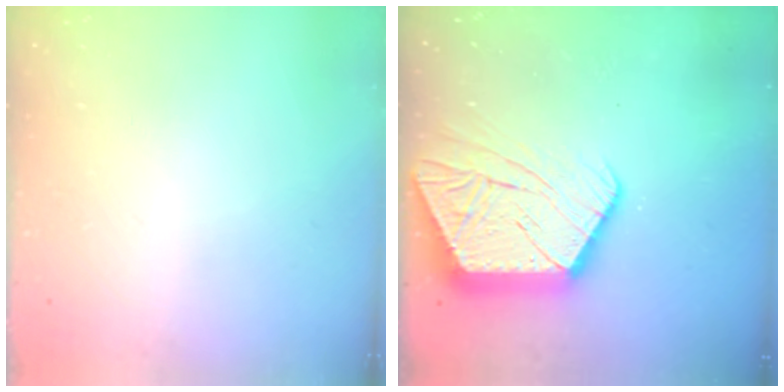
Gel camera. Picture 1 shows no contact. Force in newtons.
{"total": 16.9, "press": 16.9, "slide": 1.2}